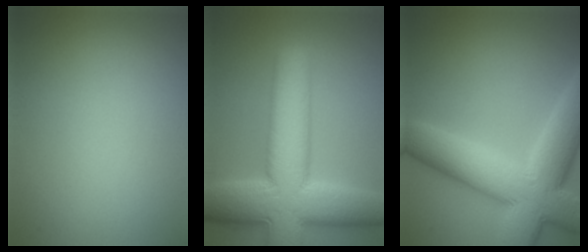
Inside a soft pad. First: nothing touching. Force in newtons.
{"total": 12.2, "press": 12.2, "slide": 0.6}
{"total": 11.5, "press": 11.5, "slide": 0.7}